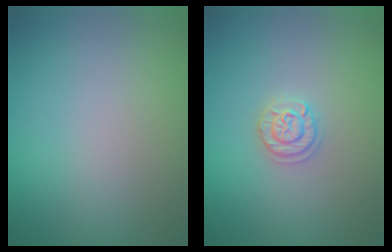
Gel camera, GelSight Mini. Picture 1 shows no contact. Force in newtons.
{"total": 1.8, "press": 1.8, "slide": 0.3}